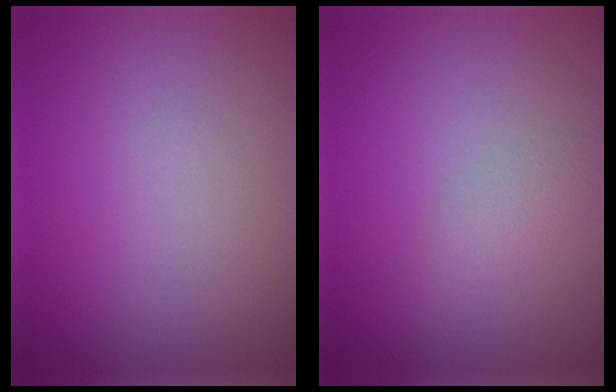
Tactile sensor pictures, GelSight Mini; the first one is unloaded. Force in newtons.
{"total": 1.5, "press": 1.5, "slide": 0.1}